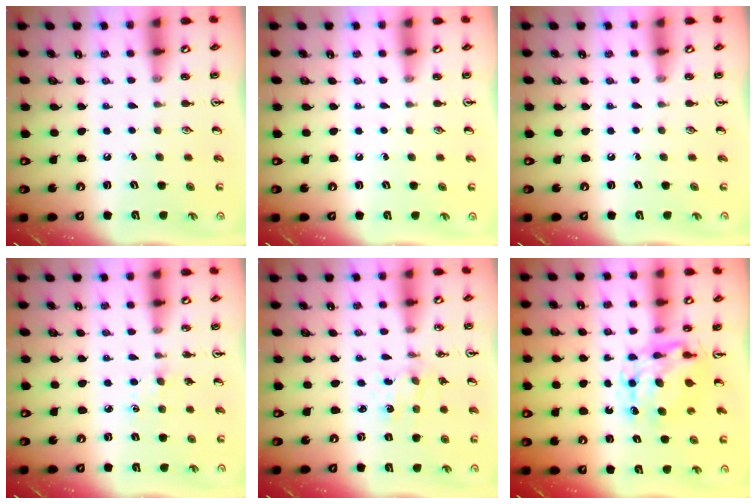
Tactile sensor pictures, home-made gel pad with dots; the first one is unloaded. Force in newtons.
{"total": 0.0}
{"total": 0.0}
{"total": 2.2, "press": 2.2, "slide": 0.3}
{"total": 1.0, "press": 1.0, "slide": 0.2}
{"total": 9.1, "press": 9.0, "slide": 0.8}